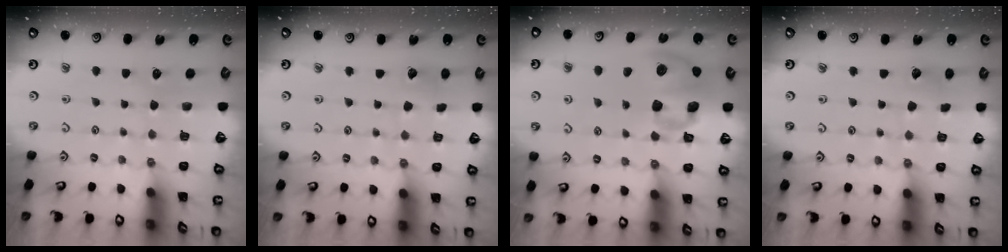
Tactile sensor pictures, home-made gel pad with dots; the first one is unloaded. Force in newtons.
{"total": 3.4, "press": 3.3, "slide": 0.4}
{"total": 14.3, "press": 14.1, "slide": 2.1}
{"total": 3.4, "press": 3.3, "slide": 0.4}